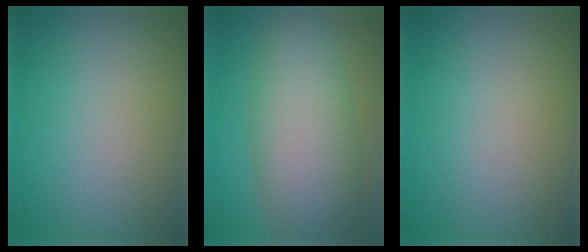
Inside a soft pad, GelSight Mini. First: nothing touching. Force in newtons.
{"total": 8.8, "press": 8.8, "slide": 0.2}
{"total": 0.0}